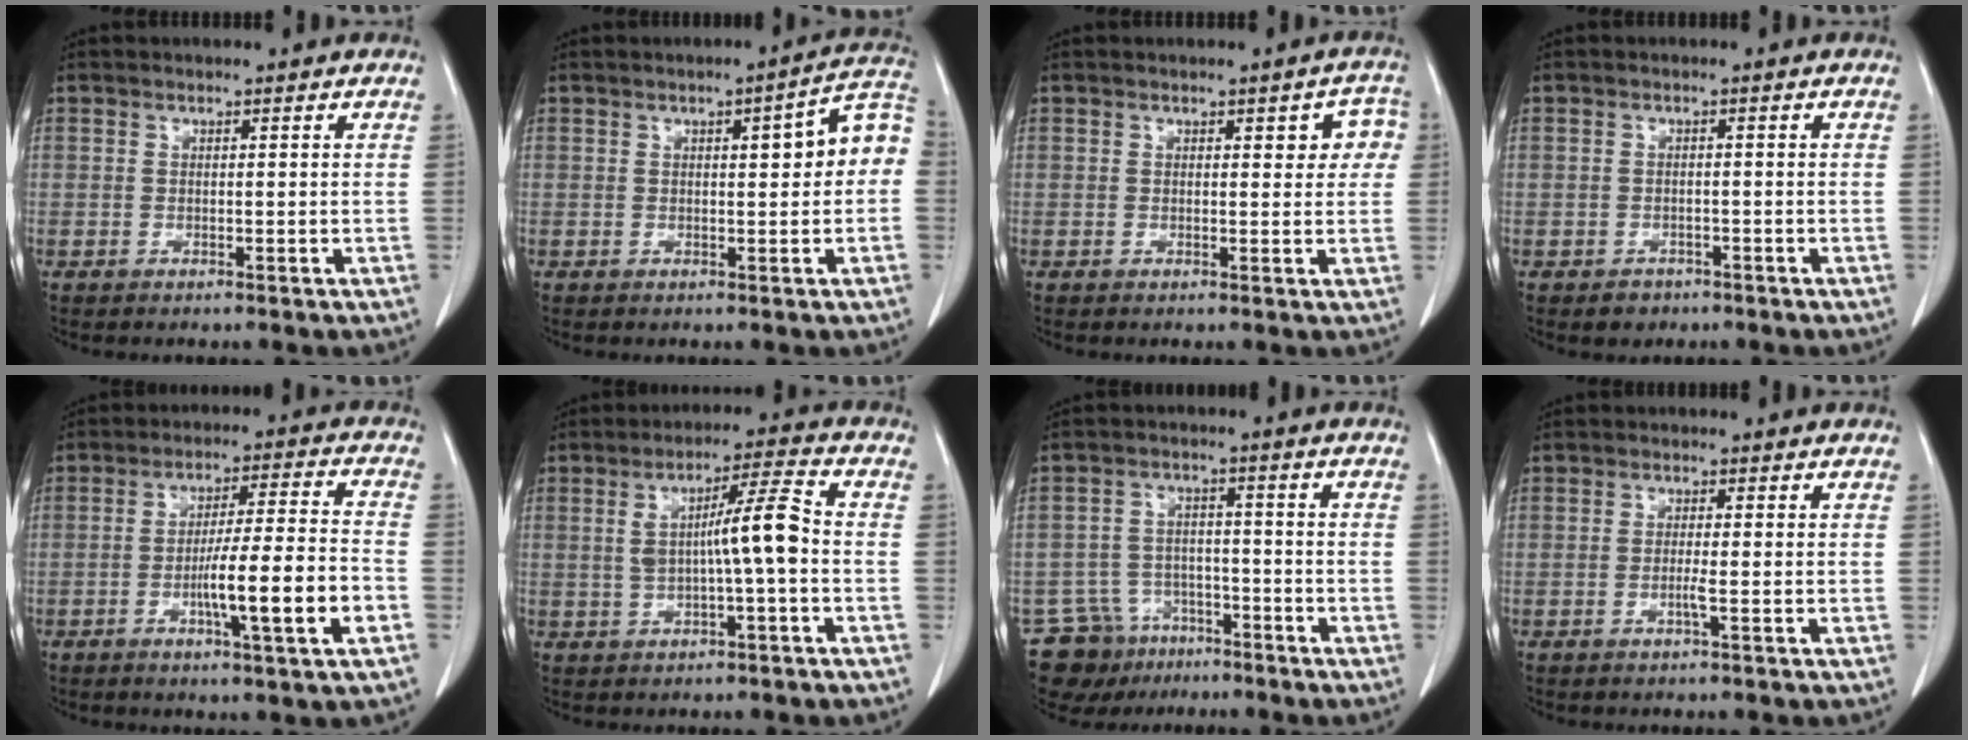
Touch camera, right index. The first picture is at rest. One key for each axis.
{"total": 7.0, "fx": 0.7, "fy": 1.5, "fz": 6.8, "tx": -0.084, "ty": 0.028, "tz": 0.004}
{"total": 4.0, "fx": 1.1, "fy": 1.8, "fz": 3.4, "tx": -0.024, "ty": 0.013, "tz": 0.009}
{"total": 2.0, "fx": -1.3, "fy": 1.5, "fz": 0.3, "tx": -0.004, "ty": 0.005, "tz": -0.015}
{"total": 11.5, "fx": -3.9, "fy": -0.2, "fz": 10.8, "tx": -0.178, "ty": -0.003, "tz": -0.064}
{"total": 7.4, "fx": -0.4, "fy": 0.1, "fz": 7.4, "tx": -0.127, "ty": 0.019, "tz": -0.004}
{"total": 8.4, "fx": -6.2, "fy": 5.6, "fz": 0.8, "tx": -0.016, "ty": 0.019, "tz": -0.096}
{"total": 1.5, "fx": -0.6, "fy": -0.3, "fz": 1.3, "tx": -0.027, "ty": -0.002, "tz": -0.014}